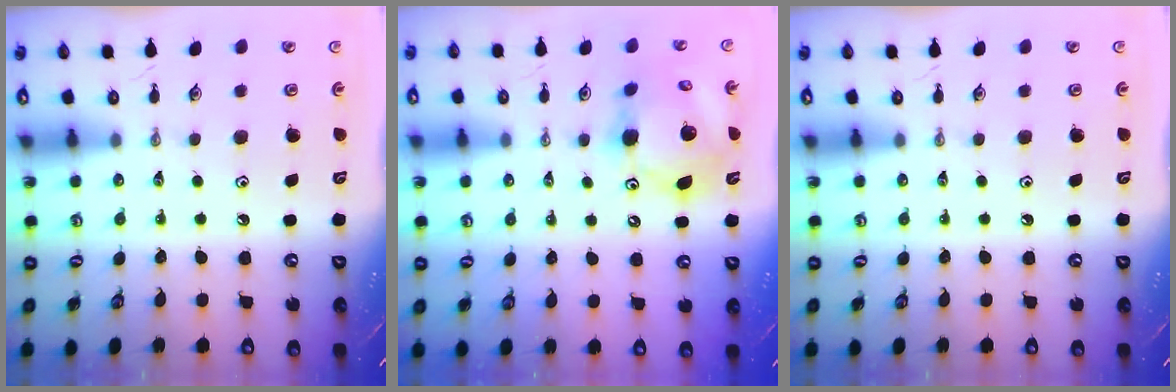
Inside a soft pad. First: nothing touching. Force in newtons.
{"total": 14.7, "press": 14.4, "slide": 2.6}
{"total": 0.0}